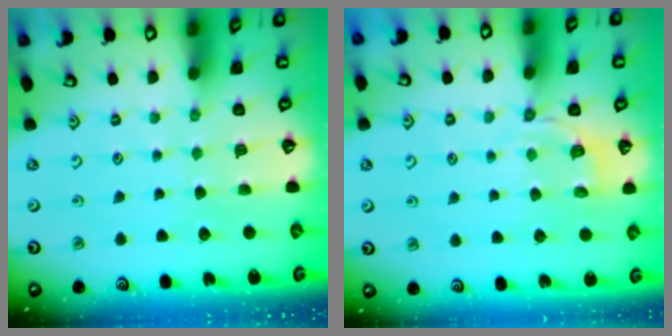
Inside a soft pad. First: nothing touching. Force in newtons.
{"total": 4.0, "press": 3.4, "slide": 1.9}